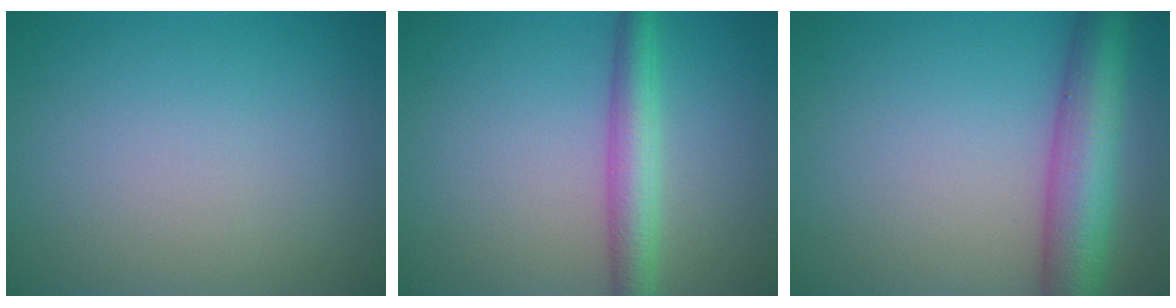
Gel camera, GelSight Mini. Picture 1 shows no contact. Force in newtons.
{"total": 3.9, "press": 3.9, "slide": 0.0}
{"total": 7.5, "press": 7.5, "slide": 0.1}